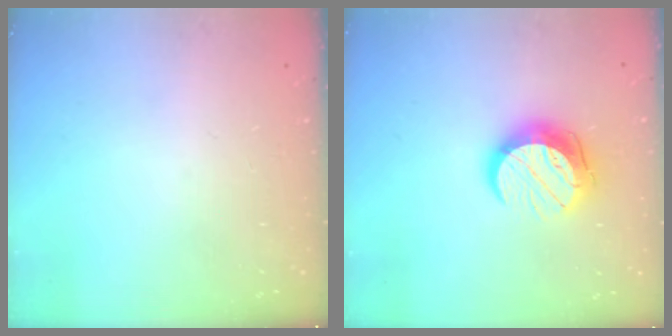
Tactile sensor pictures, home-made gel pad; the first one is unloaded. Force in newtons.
{"total": 12.7, "press": 12.7, "slide": 0.8}